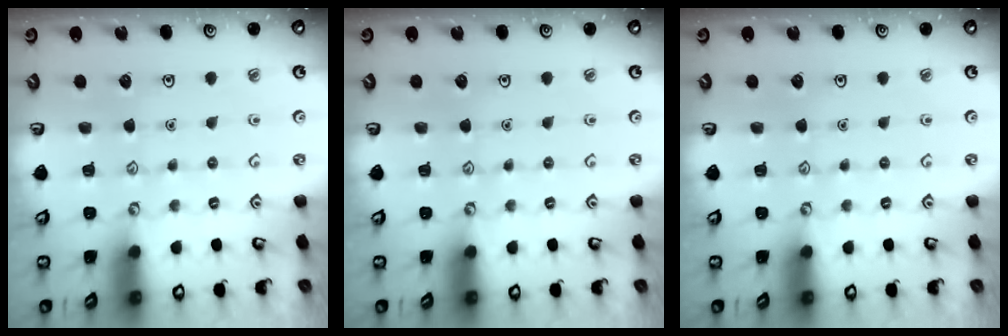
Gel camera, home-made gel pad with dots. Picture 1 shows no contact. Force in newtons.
{"total": 0.0}
{"total": 0.0}